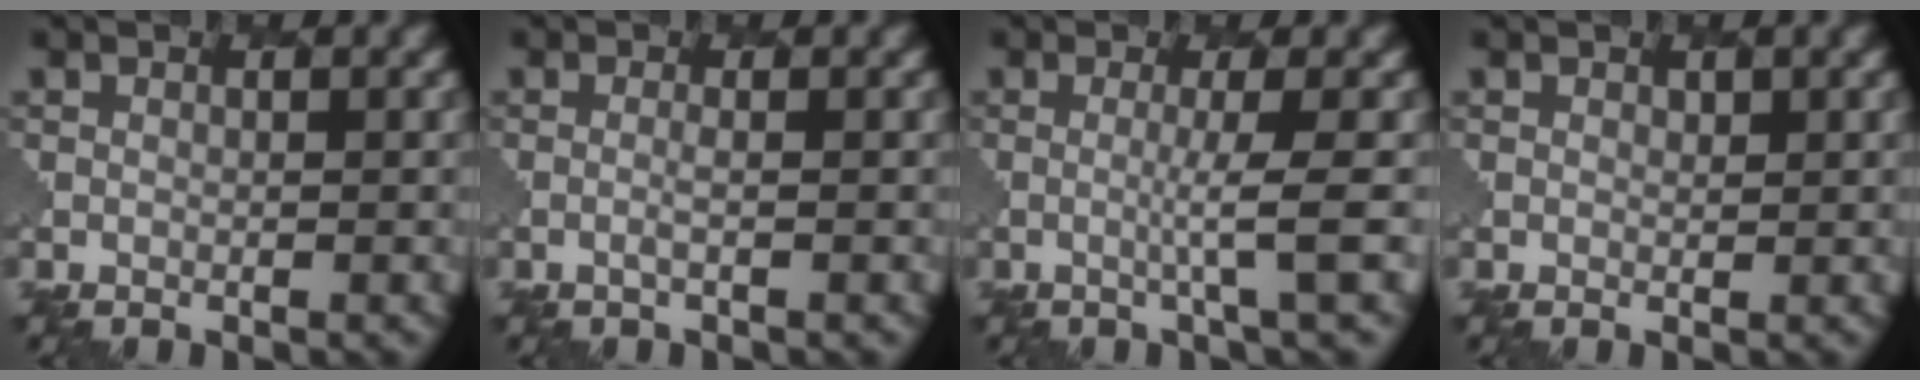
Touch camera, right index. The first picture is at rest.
{"total": 0.7, "force": [0.0, 0.2, 0.7], "torque": [-0.011, 0.001, -0.005]}
{"total": 2.4, "force": [-0.1, 0.1, 2.4], "torque": [-0.039, -0.005, -0.012]}
{"total": 0.8, "force": [0.7, 0.3, 0.1], "torque": [0.000, -0.005, 0.013]}